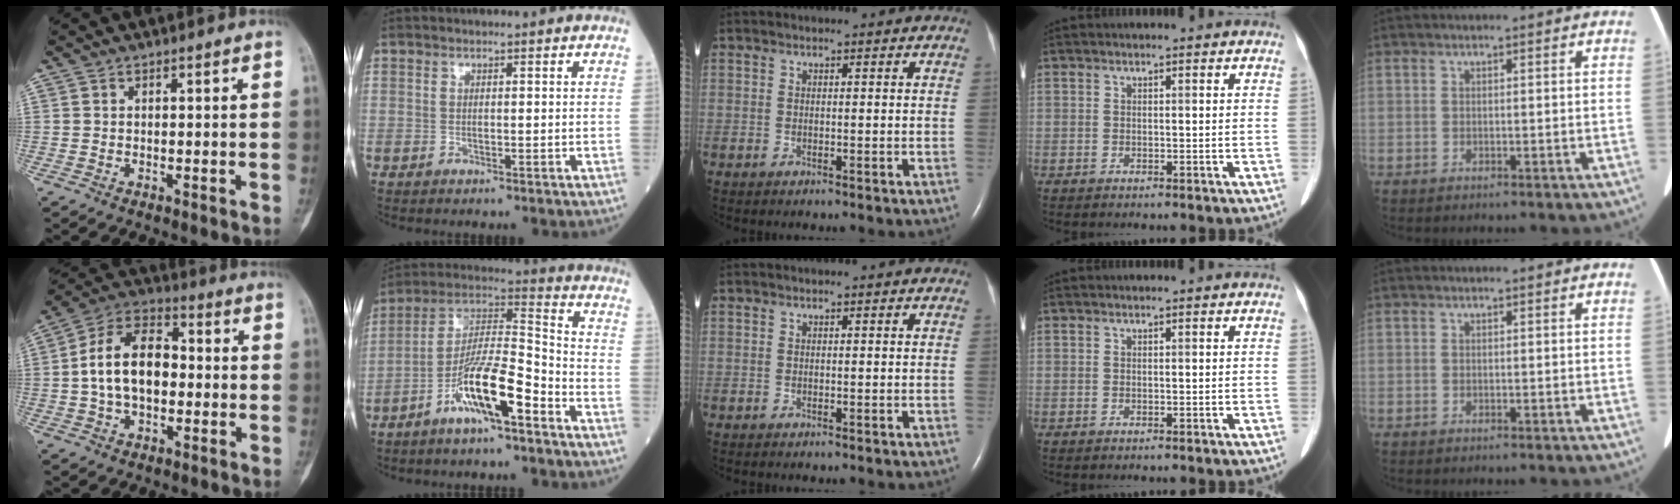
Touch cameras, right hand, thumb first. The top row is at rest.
{"thumb": {"total": 13.7, "force": [-0.4, 8.7, 10.6], "torque": [-0.174, 0.036, -0.016]}, "index": {"total": 12.7, "force": [-6.8, 1.8, 10.6], "torque": [-0.200, 0.006, -0.125]}}